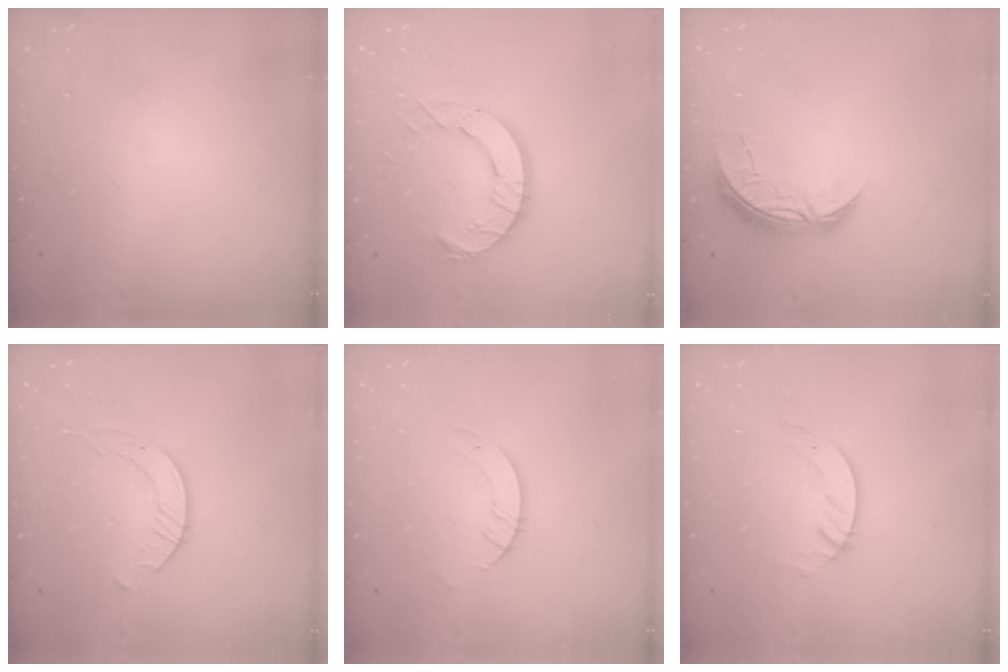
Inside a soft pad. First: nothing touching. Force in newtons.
{"total": 11.0, "press": 10.9, "slide": 1.1}
{"total": 7.1, "press": 7.1, "slide": 0.6}
{"total": 2.6, "press": 2.6, "slide": 0.3}
{"total": 3.2, "press": 3.2, "slide": 0.2}
{"total": 3.1, "press": 3.1, "slide": 0.2}